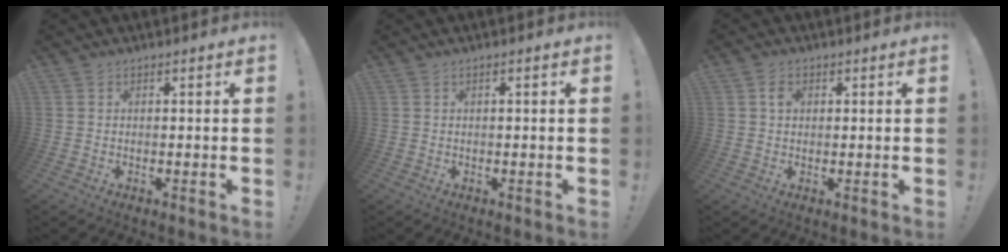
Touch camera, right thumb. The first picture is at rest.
{"total": 1.1, "force": [0.0, -0.1, 1.1], "torque": [-0.020, -0.001, -0.001]}
{"total": 2.5, "force": [0.7, 1.9, 1.5], "torque": [-0.019, 0.001, 0.010]}